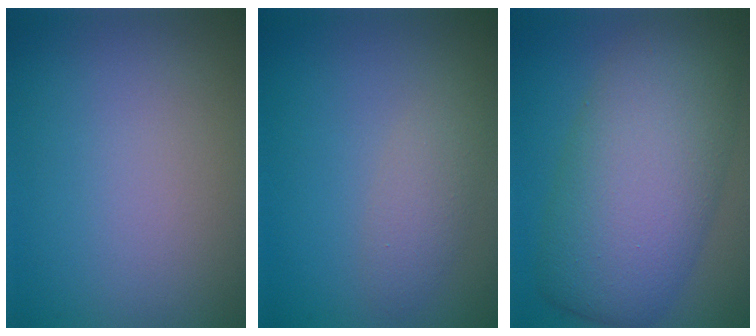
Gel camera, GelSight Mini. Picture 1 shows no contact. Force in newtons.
{"total": 1.9, "press": 1.9, "slide": 0.0}
{"total": 10.0, "press": 10.0, "slide": 0.5}